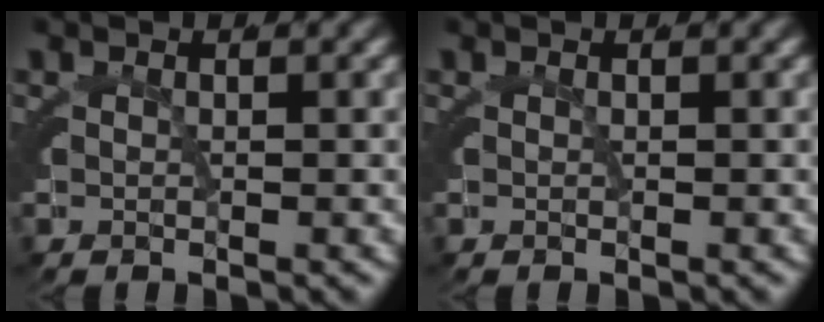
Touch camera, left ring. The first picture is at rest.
{"total": 0.0}